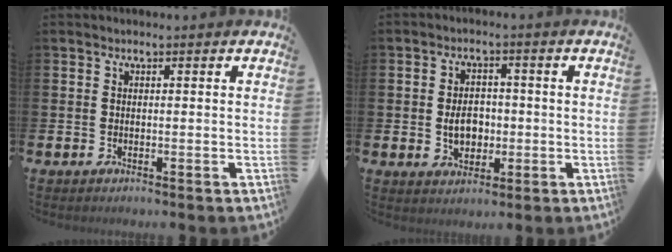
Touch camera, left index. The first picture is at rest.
{"total": 4.3, "force": [-0.4, 3.2, 2.8], "torque": [-0.033, 0.000, -0.017]}